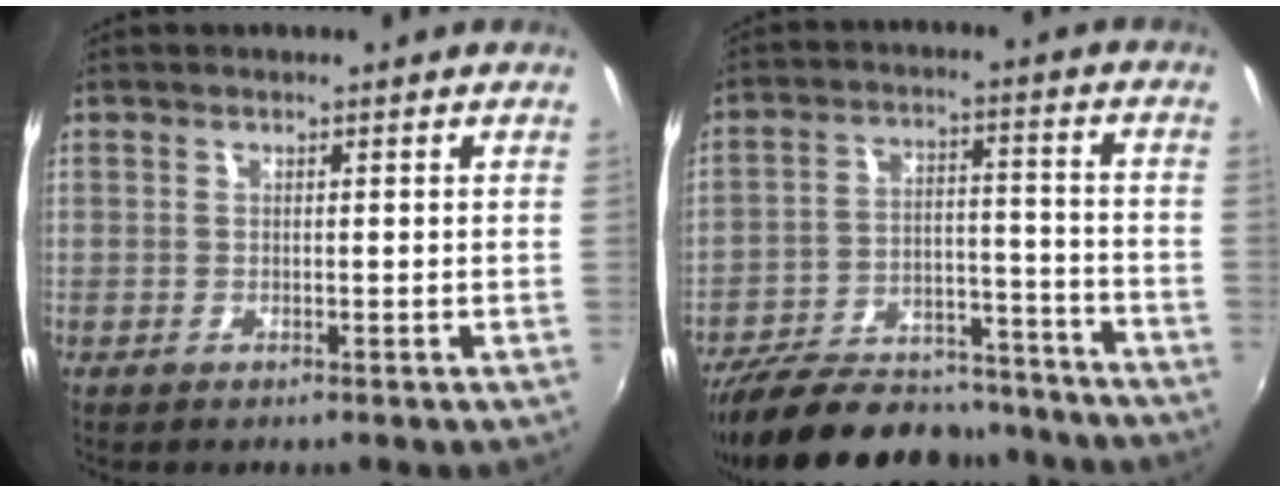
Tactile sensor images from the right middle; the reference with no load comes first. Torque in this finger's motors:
{"motor_torque": [1.10, -1.04, 0.35, 0.21]}